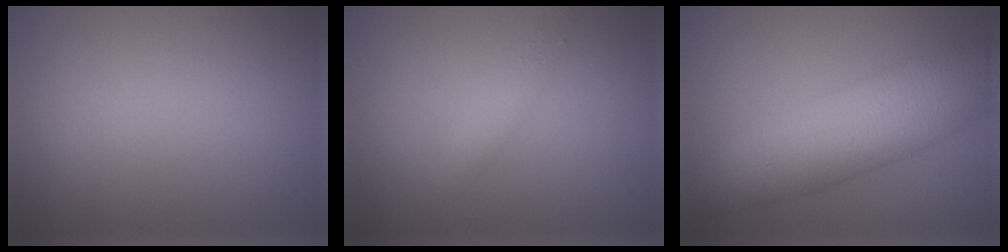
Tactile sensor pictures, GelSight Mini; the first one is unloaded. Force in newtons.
{"total": 1.5, "press": 1.5, "slide": 0.0}
{"total": 8.4, "press": 8.4, "slide": 0.1}